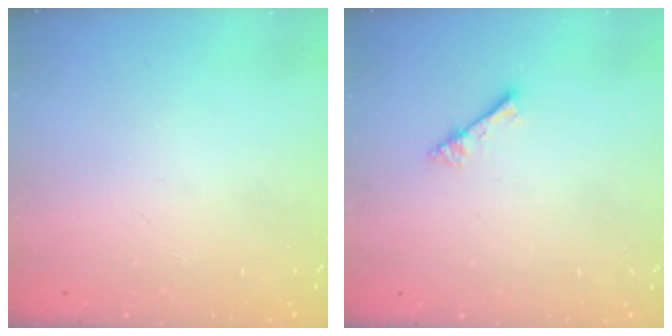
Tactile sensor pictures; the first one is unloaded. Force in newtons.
{"total": 1.8, "press": 1.8, "slide": 0.1}